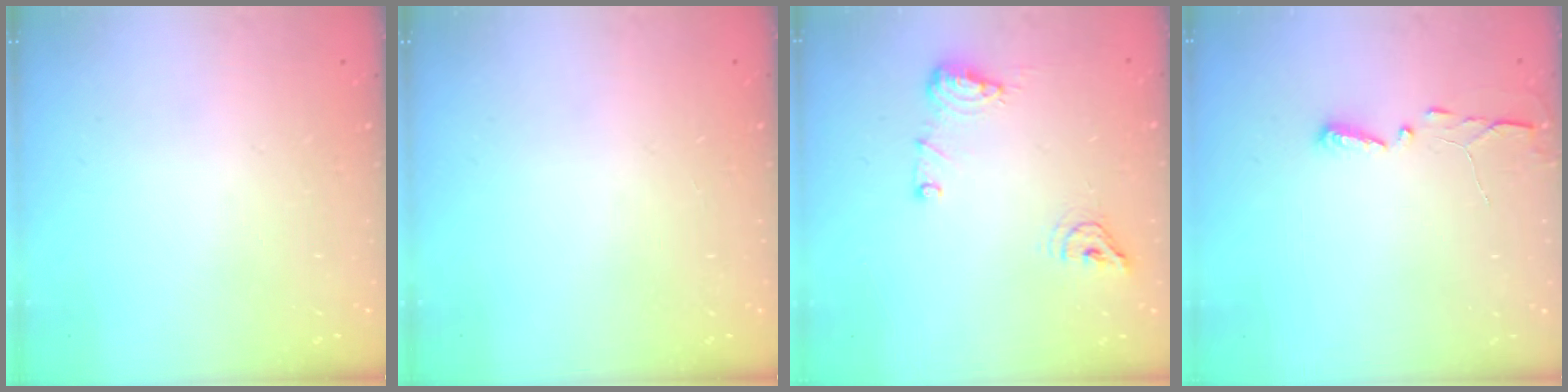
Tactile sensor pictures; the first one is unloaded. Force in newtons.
{"total": 0.0}
{"total": 8.9, "press": 8.8, "slide": 1.4}
{"total": 2.9, "press": 2.9, "slide": 0.4}